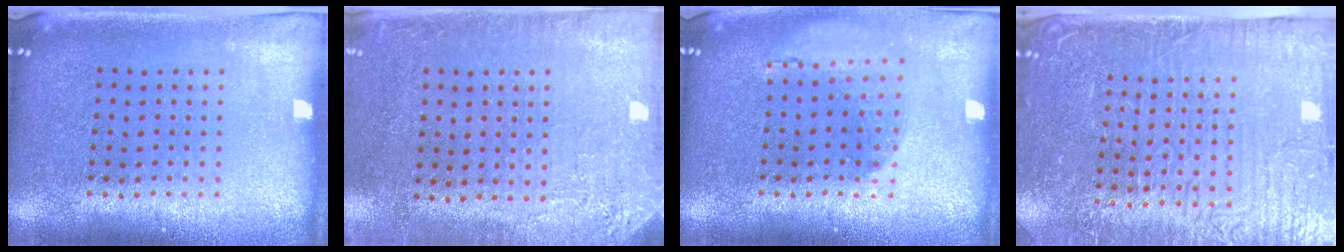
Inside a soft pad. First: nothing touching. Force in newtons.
{"total": 2.7, "press": 2.3, "slide": 1.4}
{"total": 1.1, "press": 1.1, "slide": 0.2}
{"total": 5.1, "press": 4.6, "slide": 2.2}